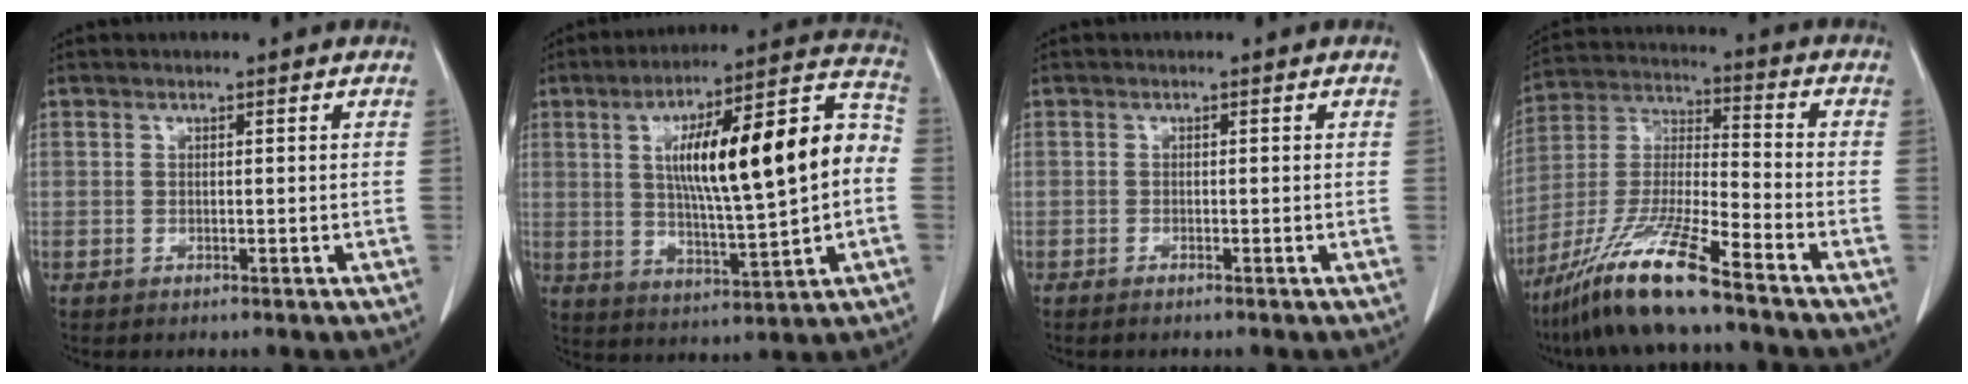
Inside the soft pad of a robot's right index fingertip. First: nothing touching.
{"total": 20.4, "force": [1.5, 3.8, 20.0], "torque": [-0.308, 0.040, 0.025]}
{"total": 0.8, "force": [-0.6, -0.1, 0.5], "torque": [-0.009, 0.000, -0.012]}
{"total": 14.2, "force": [-10.1, 0.3, 9.9], "torque": [-0.208, -0.024, -0.193]}